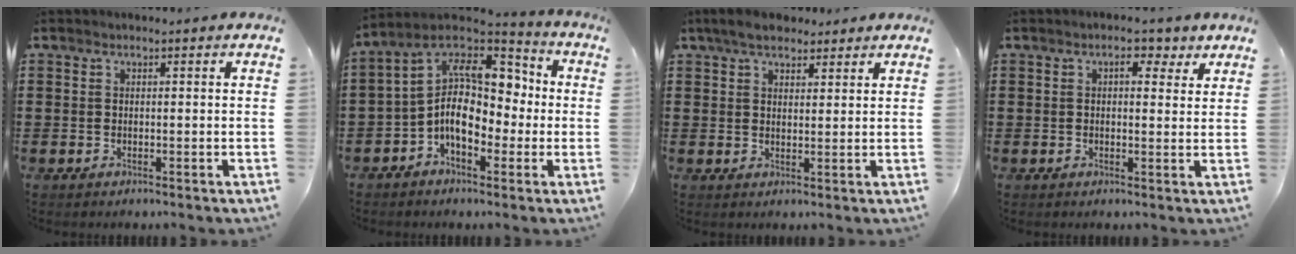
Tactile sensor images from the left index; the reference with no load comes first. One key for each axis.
{"total": 12.2, "fx": -0.6, "fy": 7.8, "fz": 9.3, "tx": -0.195, "ty": -0.006, "tz": -0.022}
{"total": 4.6, "fx": 3.7, "fy": 1.9, "fz": 1.8, "tx": -0.039, "ty": 0.001, "tz": 0.068}
{"total": 3.8, "fx": 2.2, "fy": 1.6, "fz": 2.6, "tx": -0.035, "ty": 0.002, "tz": 0.031}